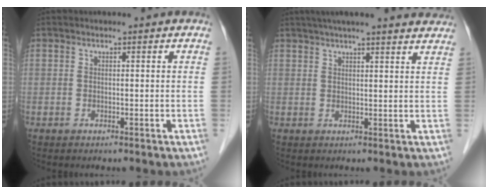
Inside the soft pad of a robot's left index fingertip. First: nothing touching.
{"total": 16.3, "force": [14.5, 1.1, 7.3], "torque": [-0.108, 0.030, 0.179]}